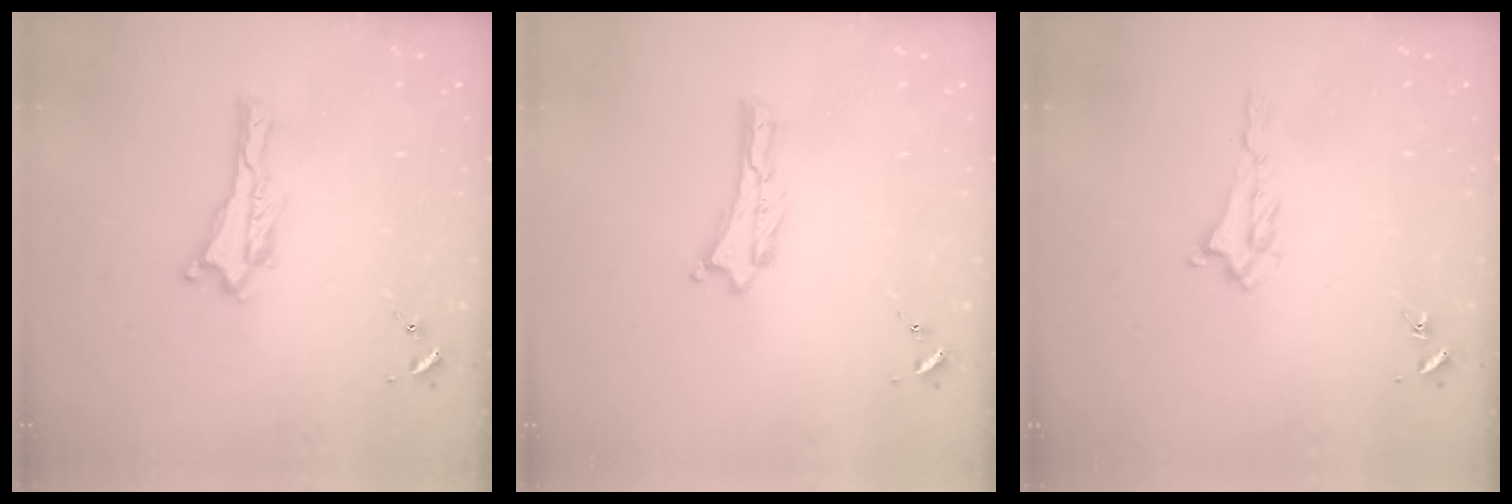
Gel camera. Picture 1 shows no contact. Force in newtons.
{"total": 0.0}
{"total": 1.2, "press": 1.1, "slide": 0.5}